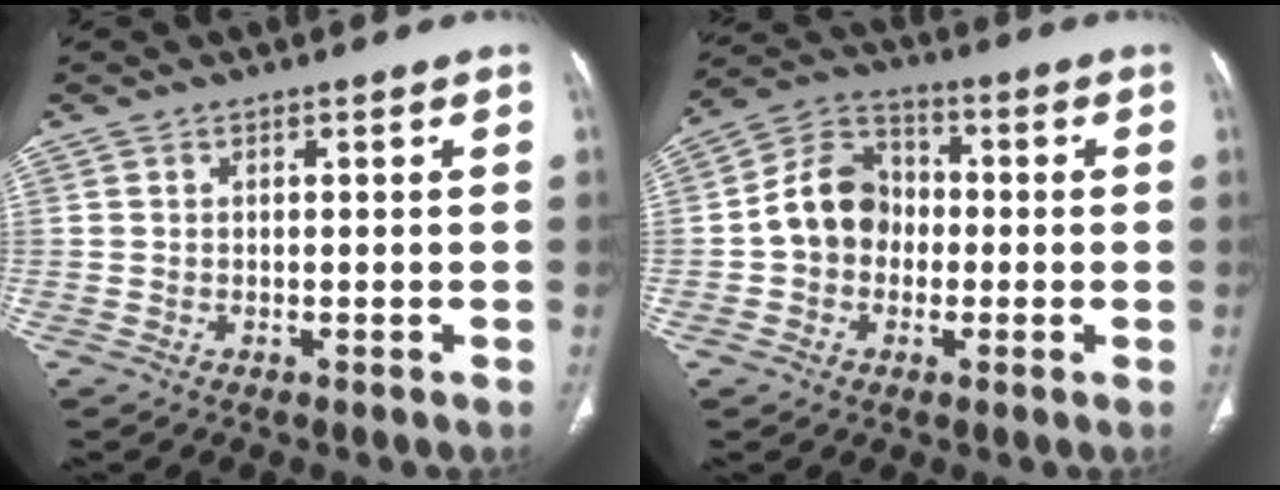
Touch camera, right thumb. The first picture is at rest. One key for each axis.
{"total": 10.5, "fx": -0.9, "fy": 8.7, "fz": 5.8, "tx": -0.085, "ty": 0.037, "tz": -0.030}